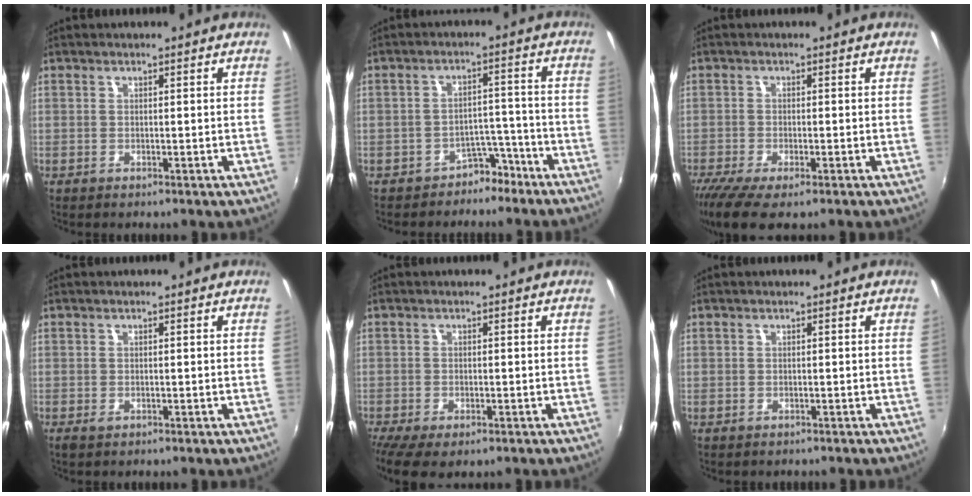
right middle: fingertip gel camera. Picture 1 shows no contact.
{"total": 5.6, "force": [-4.4, 3.4, 0.7], "torque": [-0.010, 0.034, -0.057]}
{"total": 7.7, "force": [-5.3, 2.0, 5.2], "torque": [-0.122, -0.035, -0.095]}
{"total": 0.6, "force": [-0.3, 0.4, 0.4], "torque": [-0.008, -0.002, -0.004]}
{"total": 5.4, "force": [-3.5, 2.1, 3.6], "torque": [-0.080, -0.026, -0.056]}
{"total": 1.1, "force": [-0.5, 1.0, 0.0], "torque": [-0.003, -0.001, -0.004]}